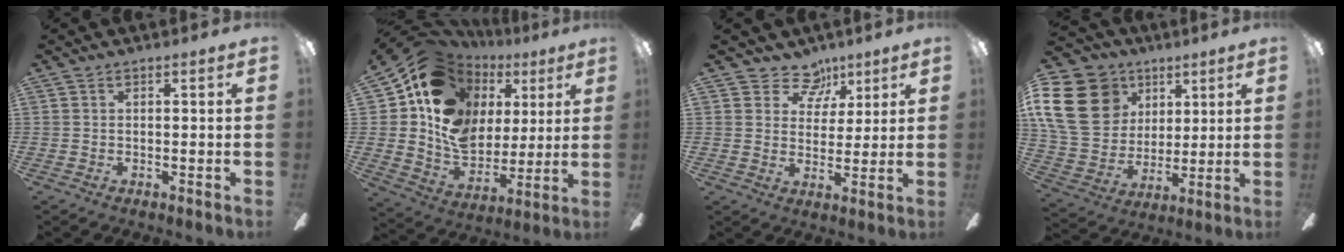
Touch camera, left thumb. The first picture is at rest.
{"total": 19.0, "force": [6.8, 15.1, 9.3], "torque": [-0.204, -0.047, 0.128]}
{"total": 8.9, "force": [5.5, 6.4, 2.8], "torque": [-0.042, -0.027, 0.102]}
{"total": 21.4, "force": [7.6, 17.0, 10.6], "torque": [-0.225, -0.017, 0.147]}